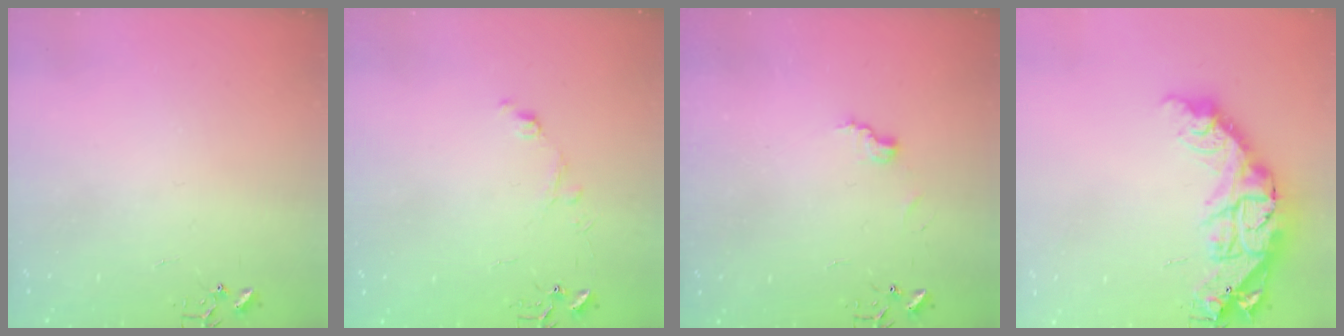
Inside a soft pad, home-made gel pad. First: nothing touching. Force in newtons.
{"total": 7.3, "press": 7.3, "slide": 0.8}
{"total": 7.4, "press": 7.4, "slide": 0.4}
{"total": 21.4, "press": 21.3, "slide": 2.0}